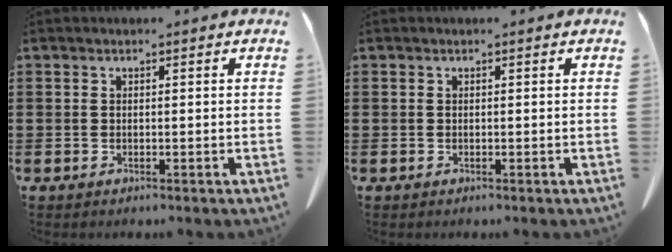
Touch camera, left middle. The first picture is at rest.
{"total": 0.0}